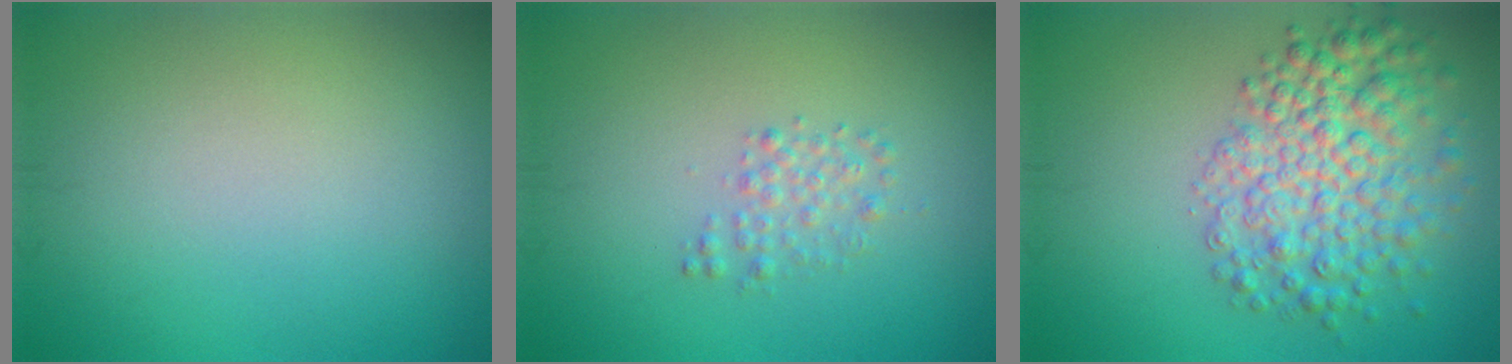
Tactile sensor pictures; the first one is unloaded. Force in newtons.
{"total": 1.5, "press": 1.5, "slide": 0.0}
{"total": 6.3, "press": 6.2, "slide": 0.2}